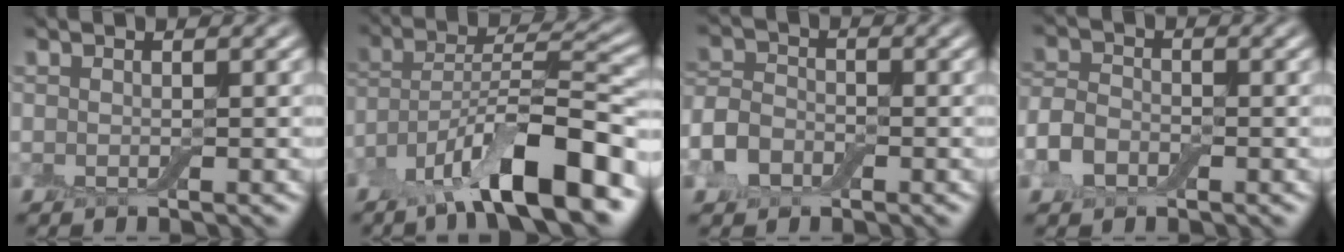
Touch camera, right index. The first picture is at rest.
{"total": 11.4, "force": [-6.8, 3.0, 8.6], "torque": [-0.137, 0.012, -0.126]}
{"total": 3.6, "force": [-1.6, 2.5, 1.9], "torque": [-0.045, 0.002, -0.042]}
{"total": 3.2, "force": [-1.4, 2.2, 1.8], "torque": [-0.042, 0.002, -0.038]}